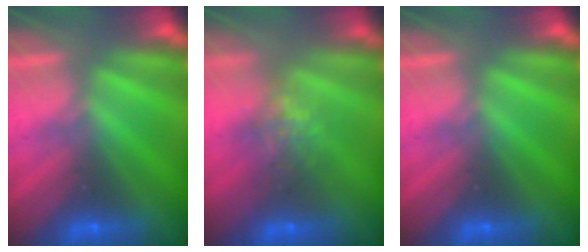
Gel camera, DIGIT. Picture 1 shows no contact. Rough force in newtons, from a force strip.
{"total": 3.7}
{"total": 0.0}